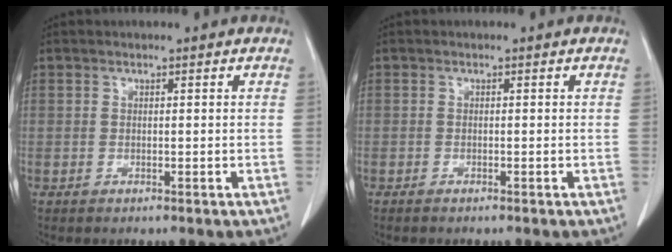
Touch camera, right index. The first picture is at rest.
{"total": 0.9, "force": [-0.8, 0.1, 0.5], "torque": [-0.011, -0.002, -0.009]}